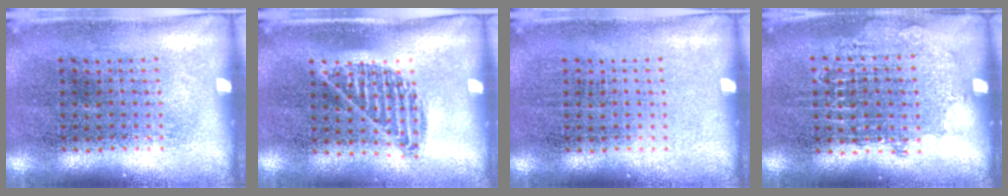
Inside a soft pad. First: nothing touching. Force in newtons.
{"total": 0.9, "press": 0.8, "slide": 0.4}
{"total": 0.0}
{"total": 0.8, "press": 0.8, "slide": 0.3}